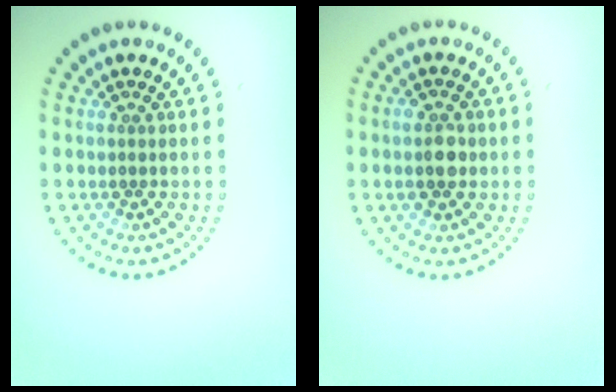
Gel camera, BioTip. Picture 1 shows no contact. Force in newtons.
{"total": 2.5, "press": 2.5, "slide": 0.1}